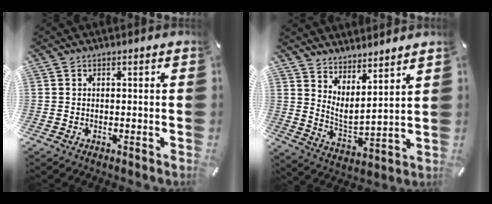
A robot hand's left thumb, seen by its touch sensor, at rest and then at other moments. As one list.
[{"total": 5.7, "force": [5.5, 0.5, 1.2], "torque": [-0.042, -0.054, 0.101]}]